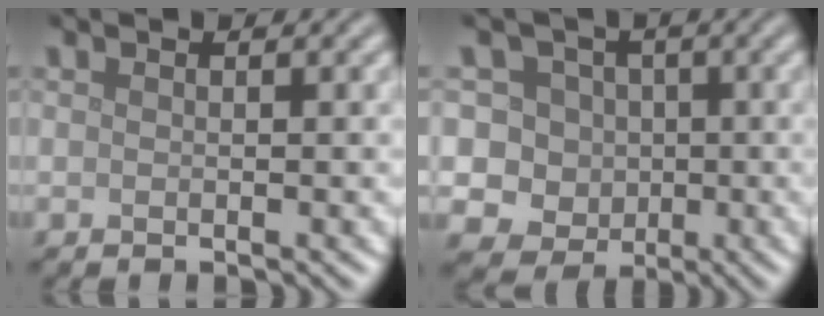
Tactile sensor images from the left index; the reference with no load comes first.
{"total": 9.1, "force": [1.1, 8.4, 3.2], "torque": [-0.057, 0.034, -0.010]}